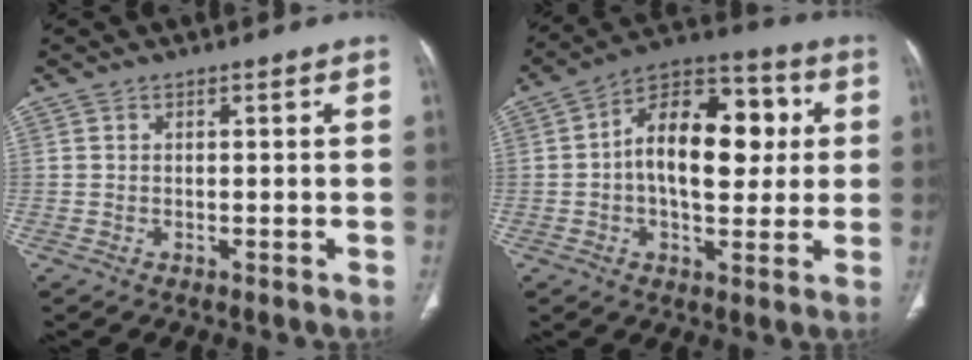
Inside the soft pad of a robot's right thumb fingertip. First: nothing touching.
{"total": 17.9, "force": [1.9, 10.2, 14.6], "torque": [-0.196, 0.029, 0.022]}